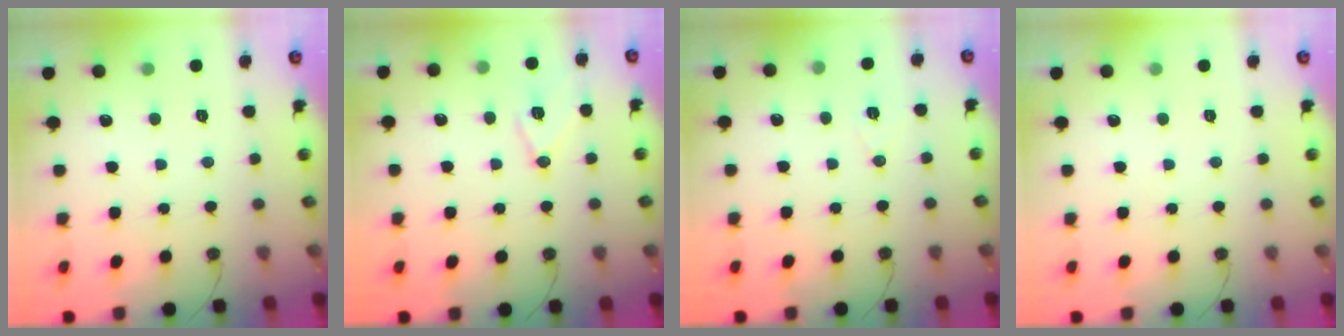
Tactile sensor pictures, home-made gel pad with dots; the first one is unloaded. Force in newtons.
{"total": 10.4, "press": 10.4, "slide": 1.1}
{"total": 6.2, "press": 4.4, "slide": 4.4}
{"total": 0.0}